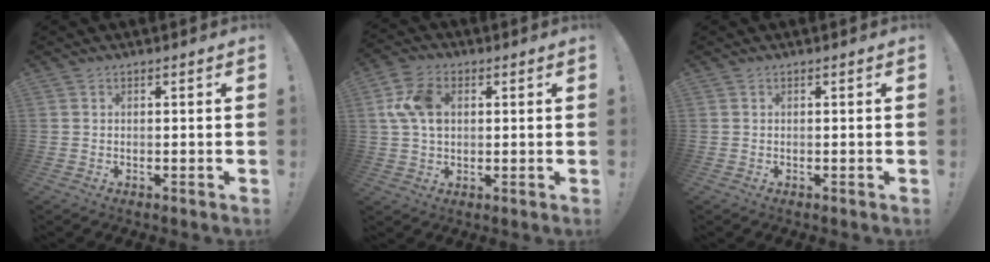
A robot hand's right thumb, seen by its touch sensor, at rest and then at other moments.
{"total": 11.4, "force": [2.6, 8.3, 7.4], "torque": [-0.143, 0.009, 0.053]}
{"total": 0.0}